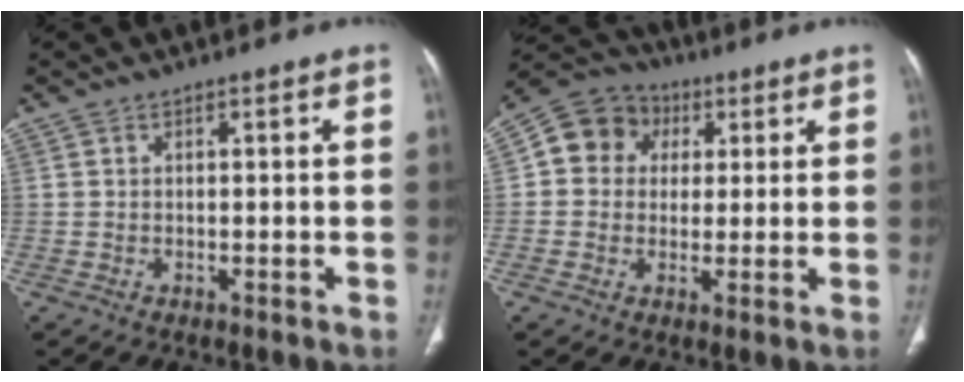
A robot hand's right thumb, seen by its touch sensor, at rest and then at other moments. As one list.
[{"total": 10.1, "force": [2.2, 9.0, 4.1], "torque": [-0.049, 0.012, 0.024]}]